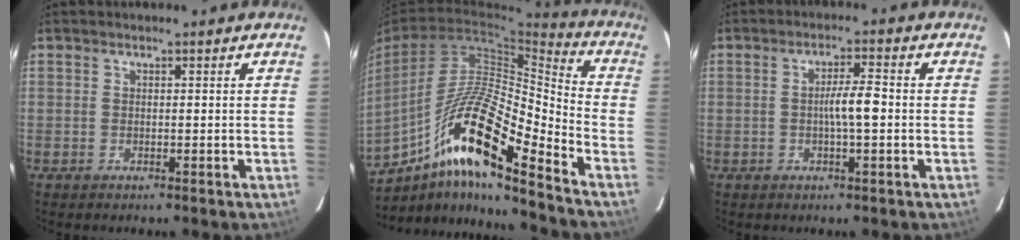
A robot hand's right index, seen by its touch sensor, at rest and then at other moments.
{"total": 18.6, "force": [-11.3, 1.8, 14.6], "torque": [-0.282, 0.001, -0.198]}
{"total": 4.2, "force": [-0.4, 0.3, 4.1], "torque": [-0.070, 0.007, -0.006]}